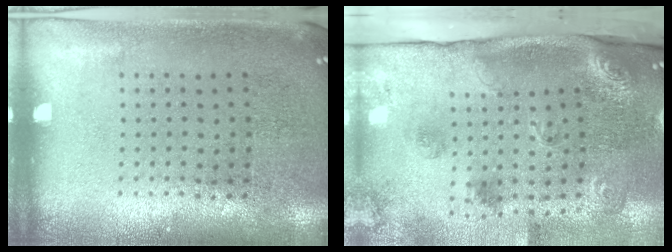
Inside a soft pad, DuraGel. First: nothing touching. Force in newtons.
{"total": 3.1, "press": 2.0, "slide": 2.4}